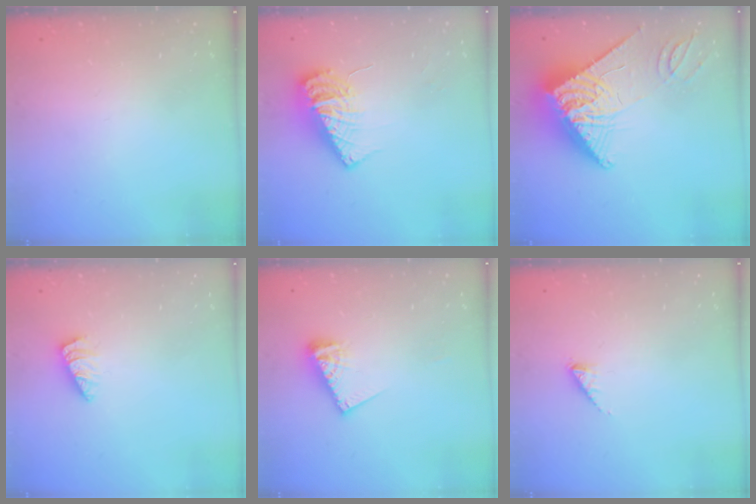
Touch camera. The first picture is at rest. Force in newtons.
{"total": 11.6, "press": 11.5, "slide": 1.1}
{"total": 14.6, "press": 14.5, "slide": 1.3}
{"total": 1.5, "press": 1.5, "slide": 0.3}
{"total": 9.0, "press": 9.0, "slide": 1.0}
{"total": 0.8, "press": 0.8, "slide": 0.1}